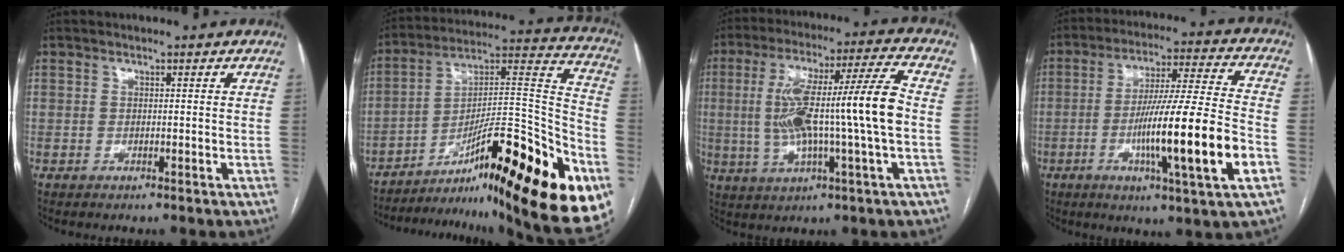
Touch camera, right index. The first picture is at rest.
{"total": 31.8, "force": [-18.1, 3.8, 25.8], "torque": [-0.296, 0.014, -0.271]}
{"total": 16.5, "force": [-0.2, -0.2, 16.5], "torque": [-0.301, 0.021, -0.007]}
{"total": 18.3, "force": [-5.0, -0.6, 17.6], "torque": [-0.290, -0.009, -0.086]}